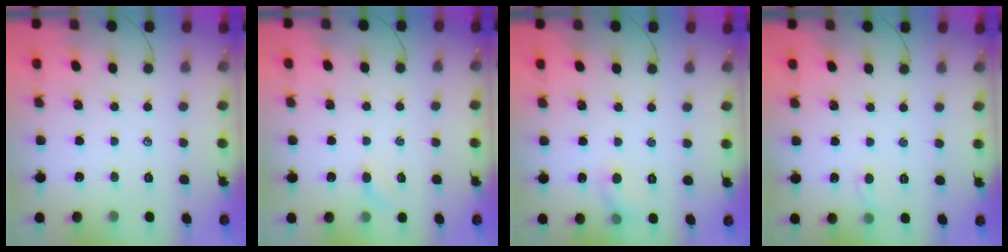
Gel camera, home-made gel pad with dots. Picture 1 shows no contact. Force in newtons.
{"total": 3.1, "press": 3.0, "slide": 0.7}
{"total": 4.4, "press": 4.2, "slide": 1.2}
{"total": 2.9, "press": 2.8, "slide": 1.0}